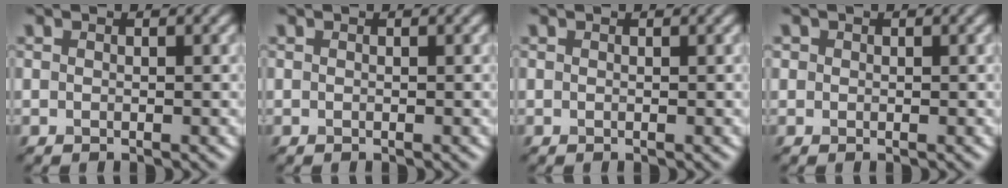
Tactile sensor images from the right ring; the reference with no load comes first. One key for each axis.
{"total": 0.0}
{"total": 0.0}
{"total": 0.8, "fx": -0.2, "fy": -0.4, "fz": -0.7, "tx": 0.000, "ty": -0.002, "tz": 0.011}